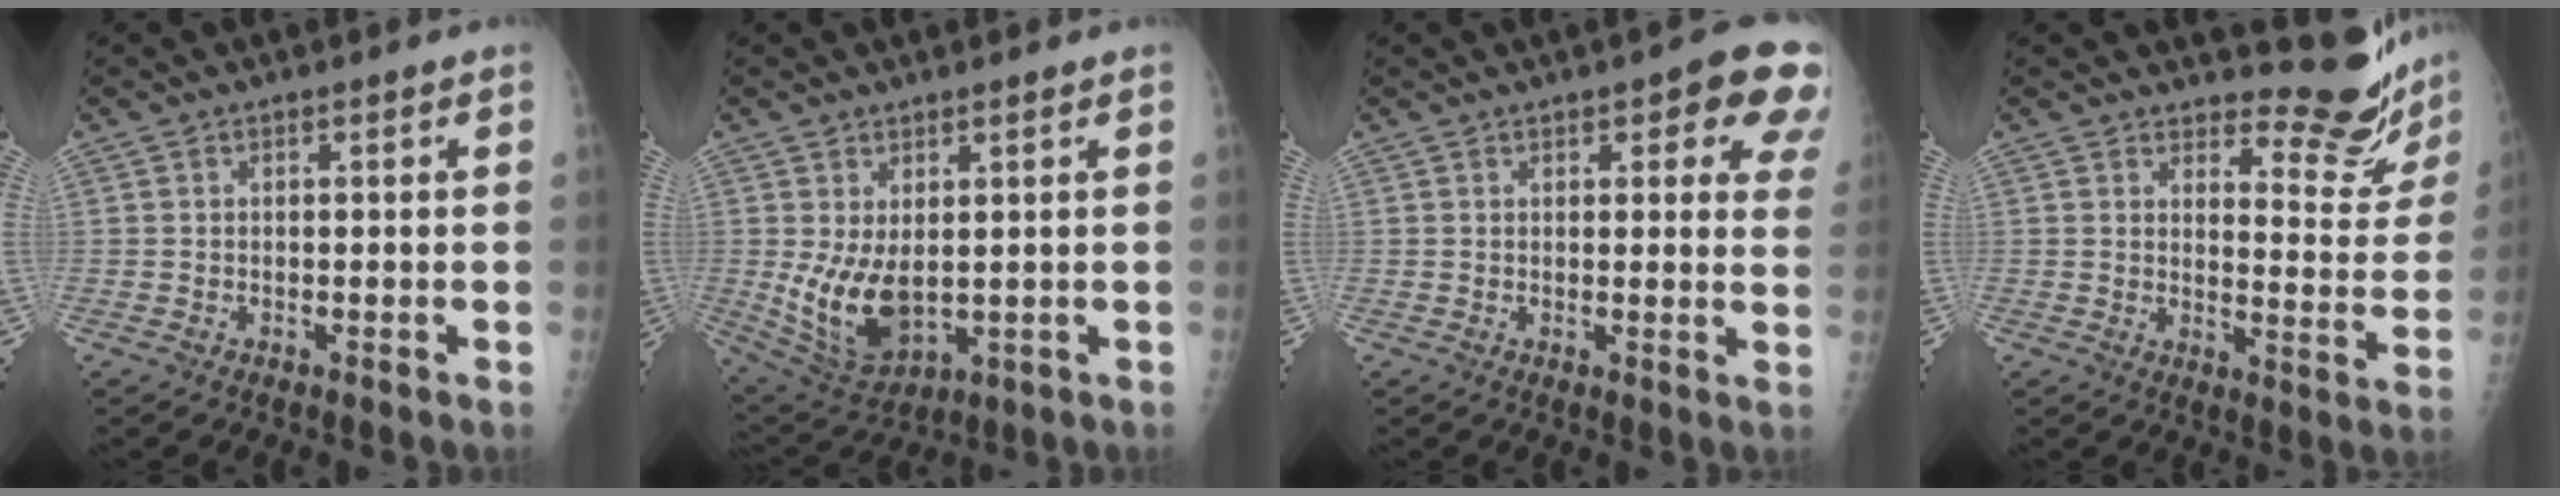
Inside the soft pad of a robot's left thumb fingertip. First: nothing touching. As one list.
[{"total": 10.1, "force": [0.8, 5.7, 8.3], "torque": [-0.142, -0.026, 0.037]}, {"total": 10.4, "force": [5.6, 3.8, 7.9], "torque": [-0.050, -0.017, 0.055]}, {"total": 11.8, "force": [11.5, 2.1, 1.8], "torque": [0.006, -0.141, 0.135]}]